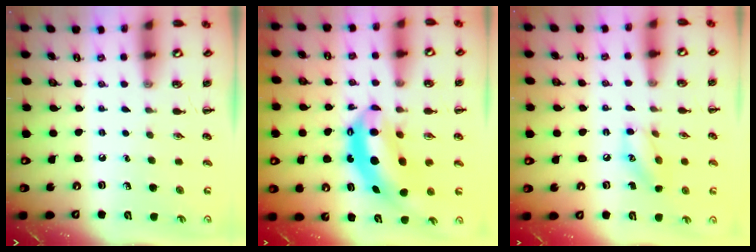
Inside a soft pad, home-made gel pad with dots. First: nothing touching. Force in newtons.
{"total": 8.9, "press": 8.6, "slide": 2.3}
{"total": 10.3, "press": 10.1, "slide": 1.7}